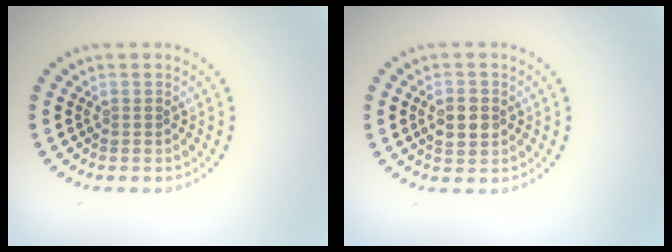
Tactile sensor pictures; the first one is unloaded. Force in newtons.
{"total": 2.3, "press": 2.3, "slide": 0.2}